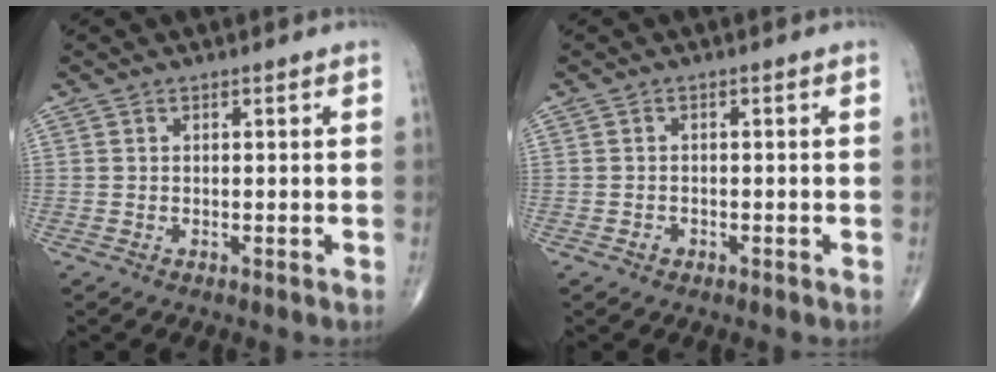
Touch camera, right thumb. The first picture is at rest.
{"total": 0.9, "force": [-0.5, 0.6, 0.3], "torque": [-0.002, 0.005, -0.009]}